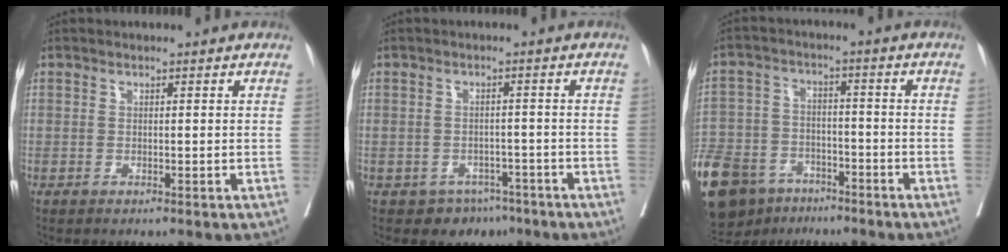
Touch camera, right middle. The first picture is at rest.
{"total": 4.4, "force": [-3.2, 3.0, 0.4], "torque": [0.008, 0.011, -0.040]}
{"total": 22.3, "force": [-14.5, 13.1, 10.7], "torque": [-0.322, -0.033, -0.240]}